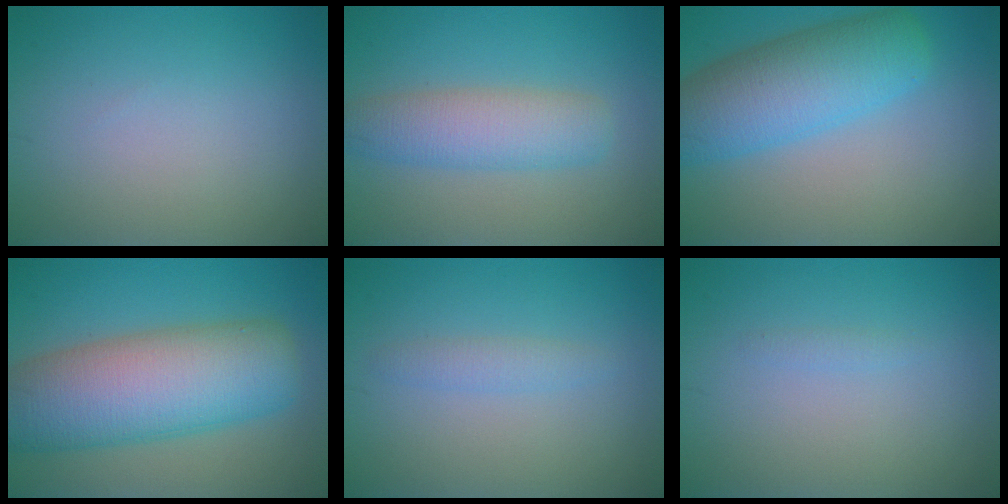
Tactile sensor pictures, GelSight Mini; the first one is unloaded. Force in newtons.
{"total": 4.7, "press": 4.7, "slide": 0.2}
{"total": 7.9, "press": 7.9, "slide": 0.2}
{"total": 11.6, "press": 11.6, "slide": 0.3}
{"total": 1.4, "press": 1.4, "slide": 0.1}
{"total": 0.6, "press": 0.6, "slide": 0.1}